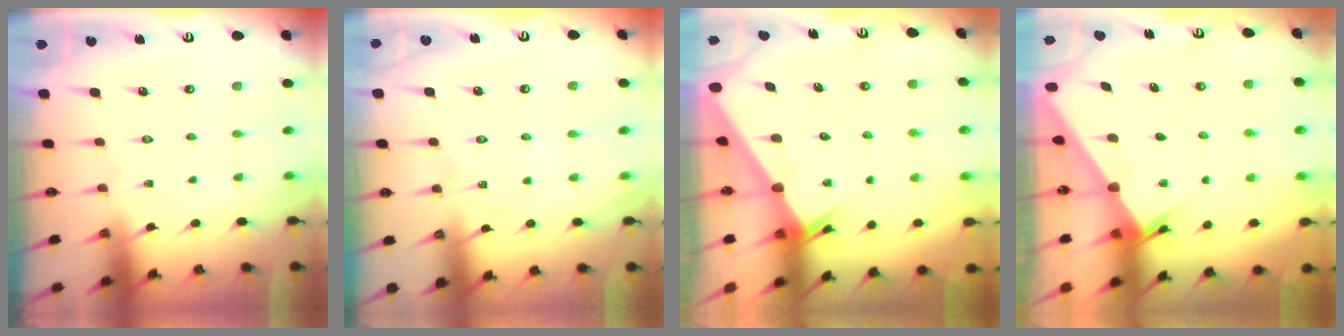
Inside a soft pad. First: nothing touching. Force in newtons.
{"total": 3.2, "press": 3.2, "slide": 0.3}
{"total": 2.6, "press": 2.6, "slide": 0.1}
{"total": 2.2, "press": 2.1, "slide": 0.3}